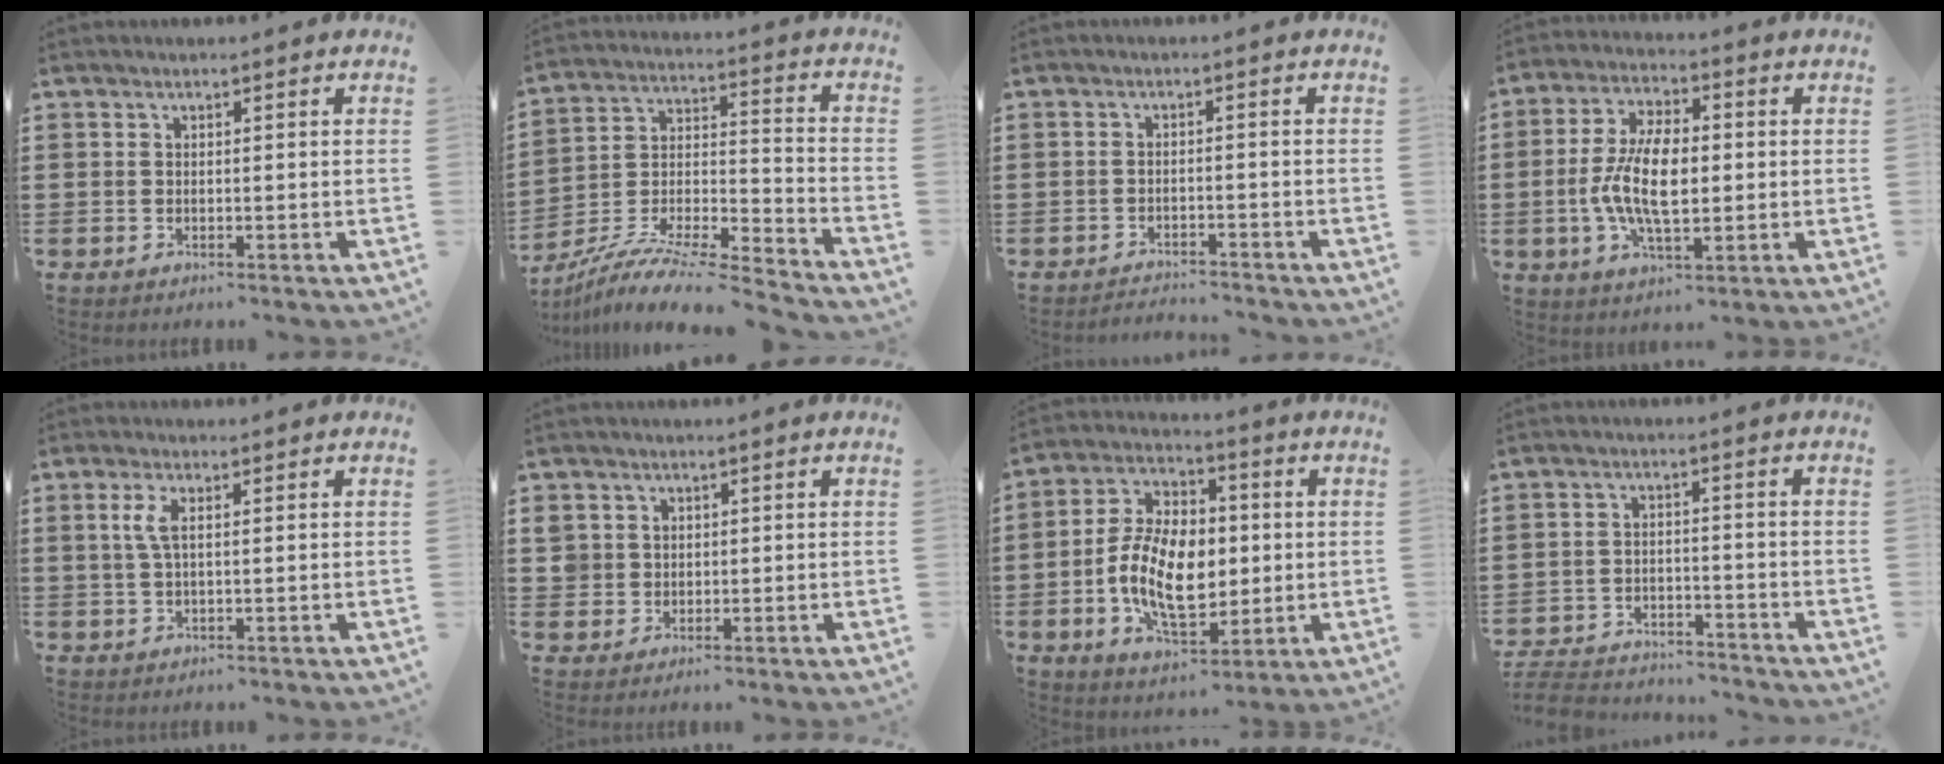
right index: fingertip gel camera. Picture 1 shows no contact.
{"total": 9.1, "force": [-8.4, 0.8, 3.5], "torque": [-0.067, 0.003, -0.171]}
{"total": 2.2, "force": [-2.2, 0.1, 0.0], "torque": [-0.007, -0.001, -0.048]}
{"total": 9.8, "force": [-0.9, 4.5, 8.7], "torque": [-0.188, 0.001, -0.021]}
{"total": 3.0, "force": [0.6, 0.9, 2.8], "torque": [-0.064, 0.002, 0.007]}
{"total": 2.9, "force": [0.7, 2.8, 0.3], "torque": [-0.020, 0.013, 0.012]}
{"total": 12.6, "force": [-1.1, 7.5, 10.0], "torque": [-0.221, 0.001, -0.024]}
{"total": 5.1, "force": [-5.0, 0.7, 0.7], "torque": [-0.024, 0.002, -0.105]}